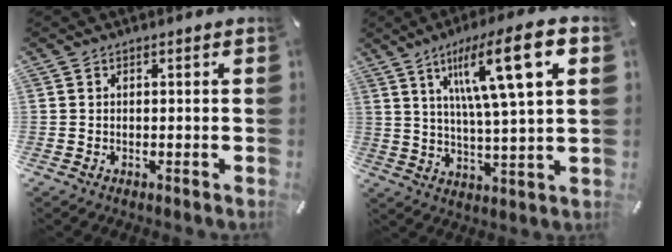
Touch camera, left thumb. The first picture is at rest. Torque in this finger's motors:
{"motor_torque": [2.47, 2.54, 1.48, -1.29, 0.25]}